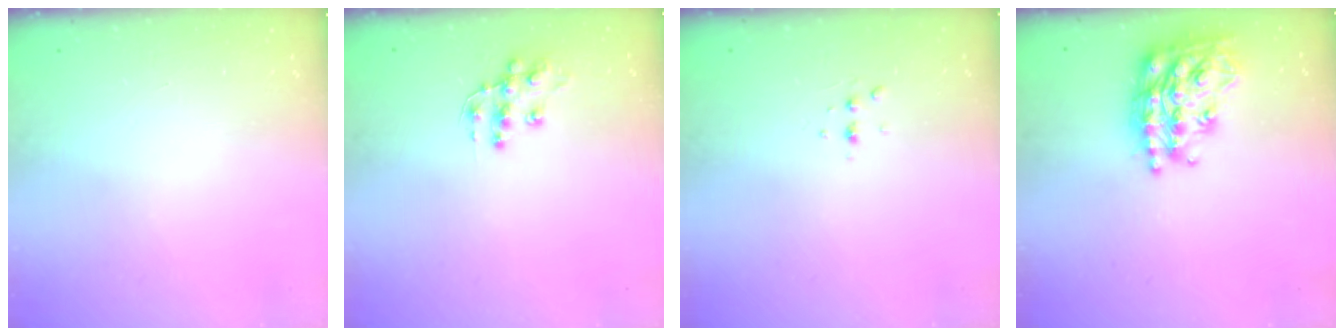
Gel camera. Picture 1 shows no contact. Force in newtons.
{"total": 10.8, "press": 10.7, "slide": 0.8}
{"total": 3.1, "press": 3.0, "slide": 0.9}
{"total": 22.0, "press": 21.9, "slide": 1.4}